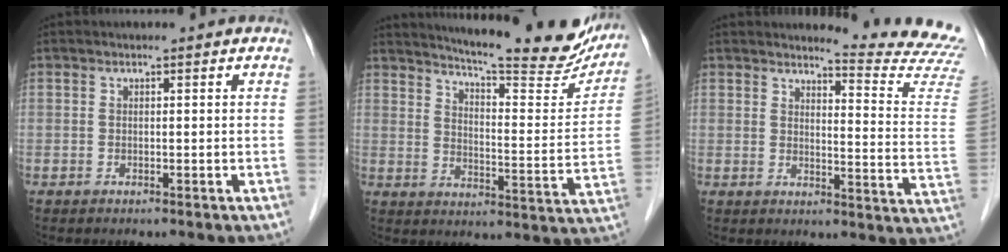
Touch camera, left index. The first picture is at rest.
{"total": 23.4, "force": [20.9, 2.9, 10.1], "torque": [-0.143, -0.058, 0.260]}
{"total": 13.4, "force": [13.2, -1.8, 1.3], "torque": [-0.012, -0.137, 0.132]}